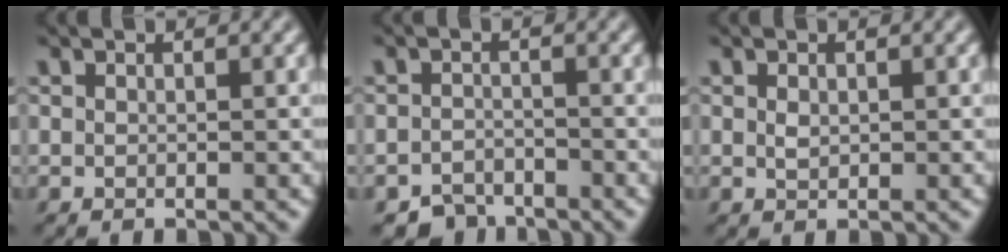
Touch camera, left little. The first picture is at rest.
{"total": 2.7, "force": [-2.5, 1.0, 0.0], "torque": [0.013, 0.005, -0.051]}
{"total": 0.8, "force": [0.3, 0.4, 0.5], "torque": [-0.016, 0.002, 0.009]}